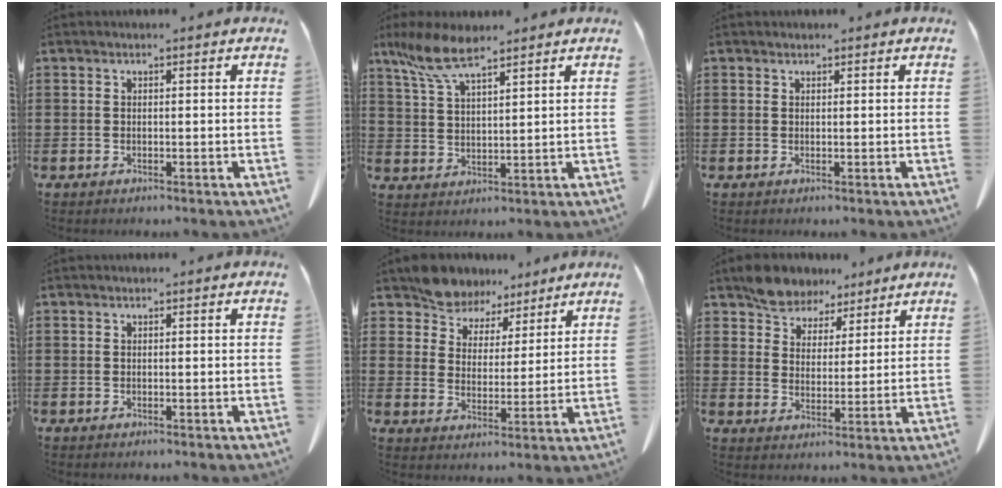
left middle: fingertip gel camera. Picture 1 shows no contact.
{"total": 7.5, "force": [5.4, 1.7, 4.9], "torque": [-0.117, -0.008, 0.099]}
{"total": 0.6, "force": [0.5, 0.2, 0.1], "torque": [-0.003, 0.000, 0.011]}
{"total": 0.0}
{"total": 7.2, "force": [6.6, 2.8, 0.5], "torque": [-0.046, -0.029, 0.126]}
{"total": 6.3, "force": [5.5, 2.9, 0.7], "torque": [-0.041, -0.013, 0.106]}